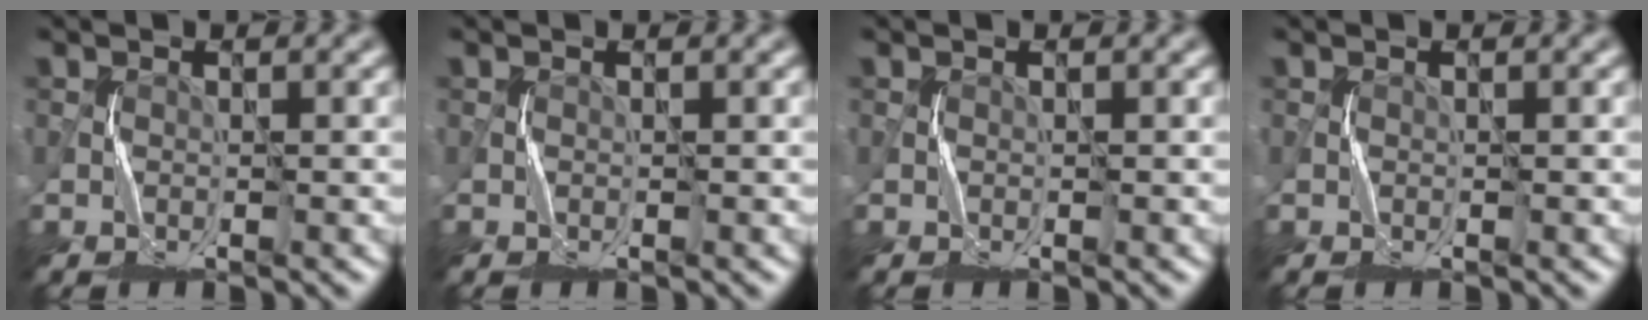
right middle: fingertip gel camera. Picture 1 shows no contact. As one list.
[{"total": 0.0}, {"total": 0.0}, {"total": 0.0}]